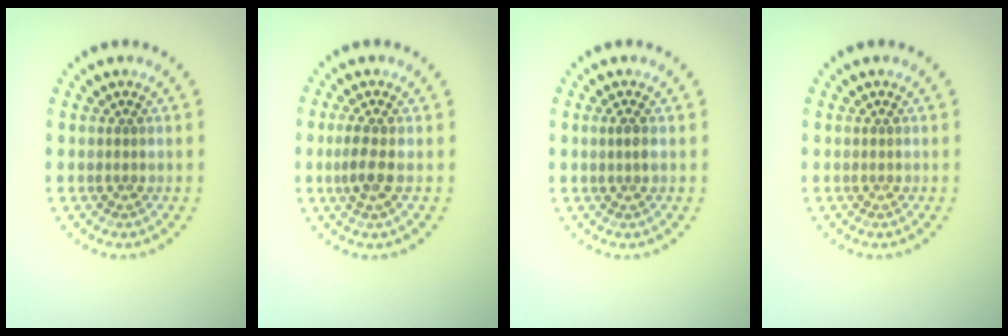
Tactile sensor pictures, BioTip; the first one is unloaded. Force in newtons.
{"total": 1.9, "press": 1.6, "slide": 1.0}
{"total": 1.0, "press": 0.8, "slide": 0.5}
{"total": 0.0}